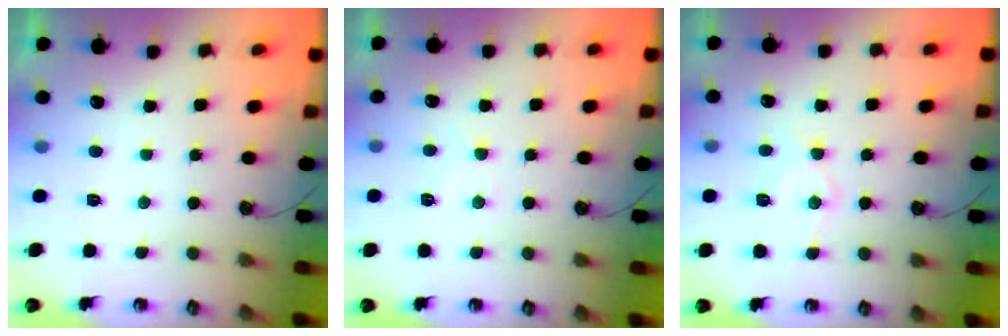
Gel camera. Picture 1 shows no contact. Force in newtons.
{"total": 4.9, "press": 4.8, "slide": 0.7}
{"total": 9.3, "press": 9.3, "slide": 0.7}